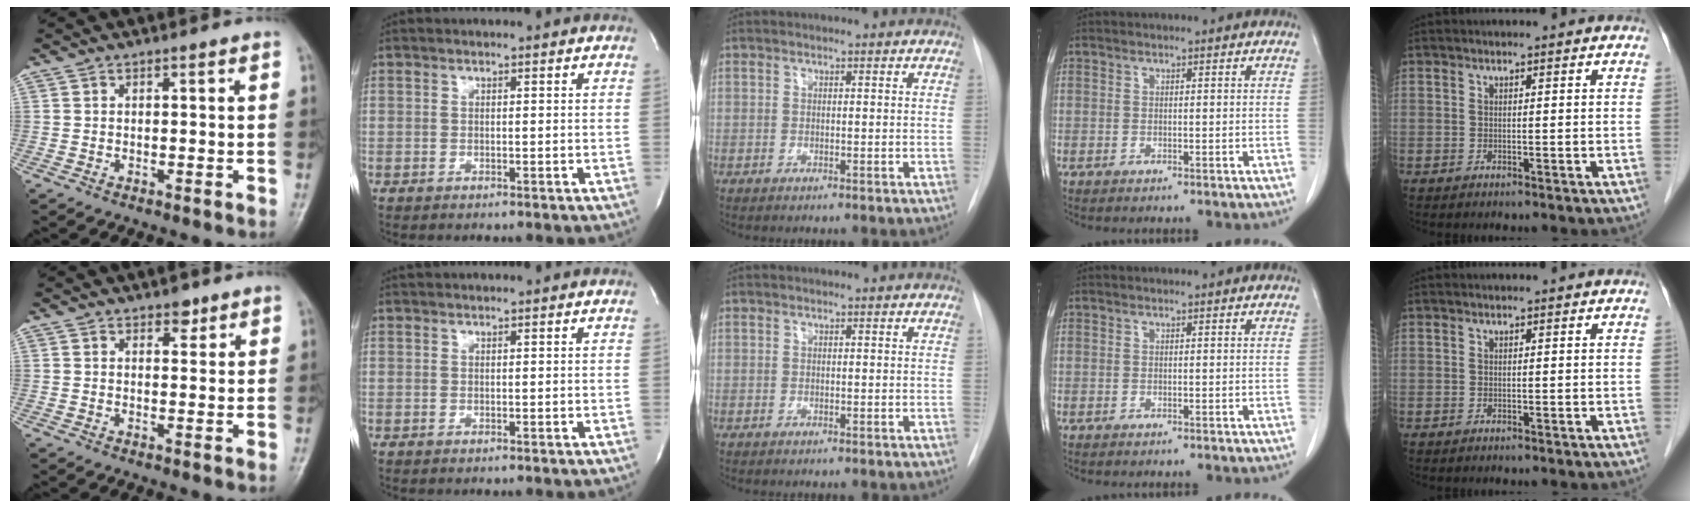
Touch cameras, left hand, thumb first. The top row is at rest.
{"thumb": {"total": 2.3, "force": [1.6, 1.3, 0.9], "torque": [0.003, -0.008, 0.020]}, "index": {"total": 1.0, "force": [0.9, -0.2, 0.3], "torque": [-0.006, 0.015, 0.024]}}